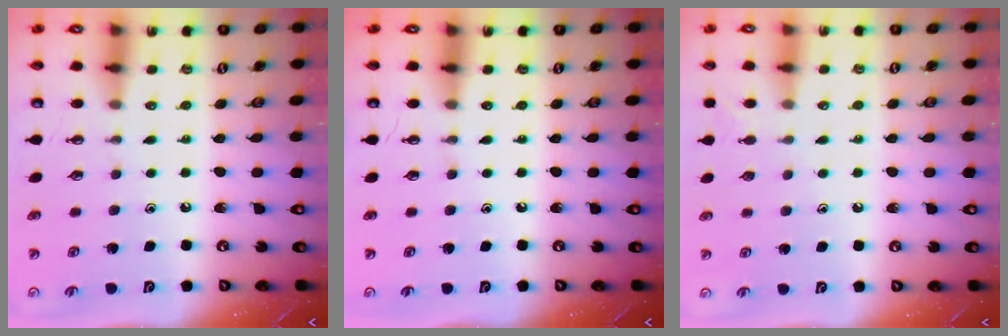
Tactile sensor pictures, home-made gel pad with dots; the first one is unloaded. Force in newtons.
{"total": 0.0}
{"total": 2.6, "press": 2.6, "slide": 0.3}